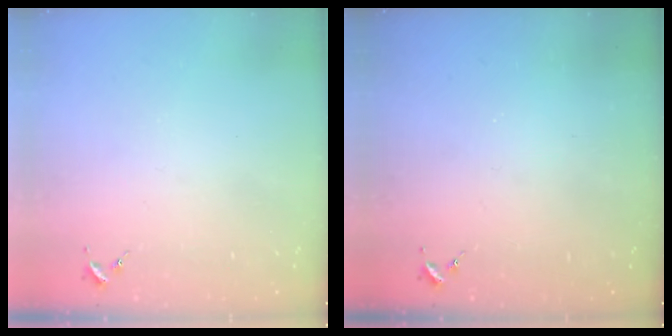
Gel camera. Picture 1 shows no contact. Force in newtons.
{"total": 0.0}